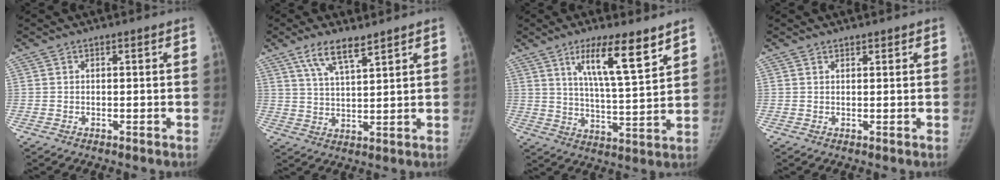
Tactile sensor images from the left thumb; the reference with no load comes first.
{"total": 7.1, "force": [5.0, 1.8, 4.7], "torque": [-0.084, -0.024, 0.099]}
{"total": 12.4, "force": [7.6, 2.3, 9.6], "torque": [-0.149, -0.046, 0.131]}
{"total": 1.0, "force": [0.9, 0.4, 0.2], "torque": [0.002, -0.006, 0.013]}